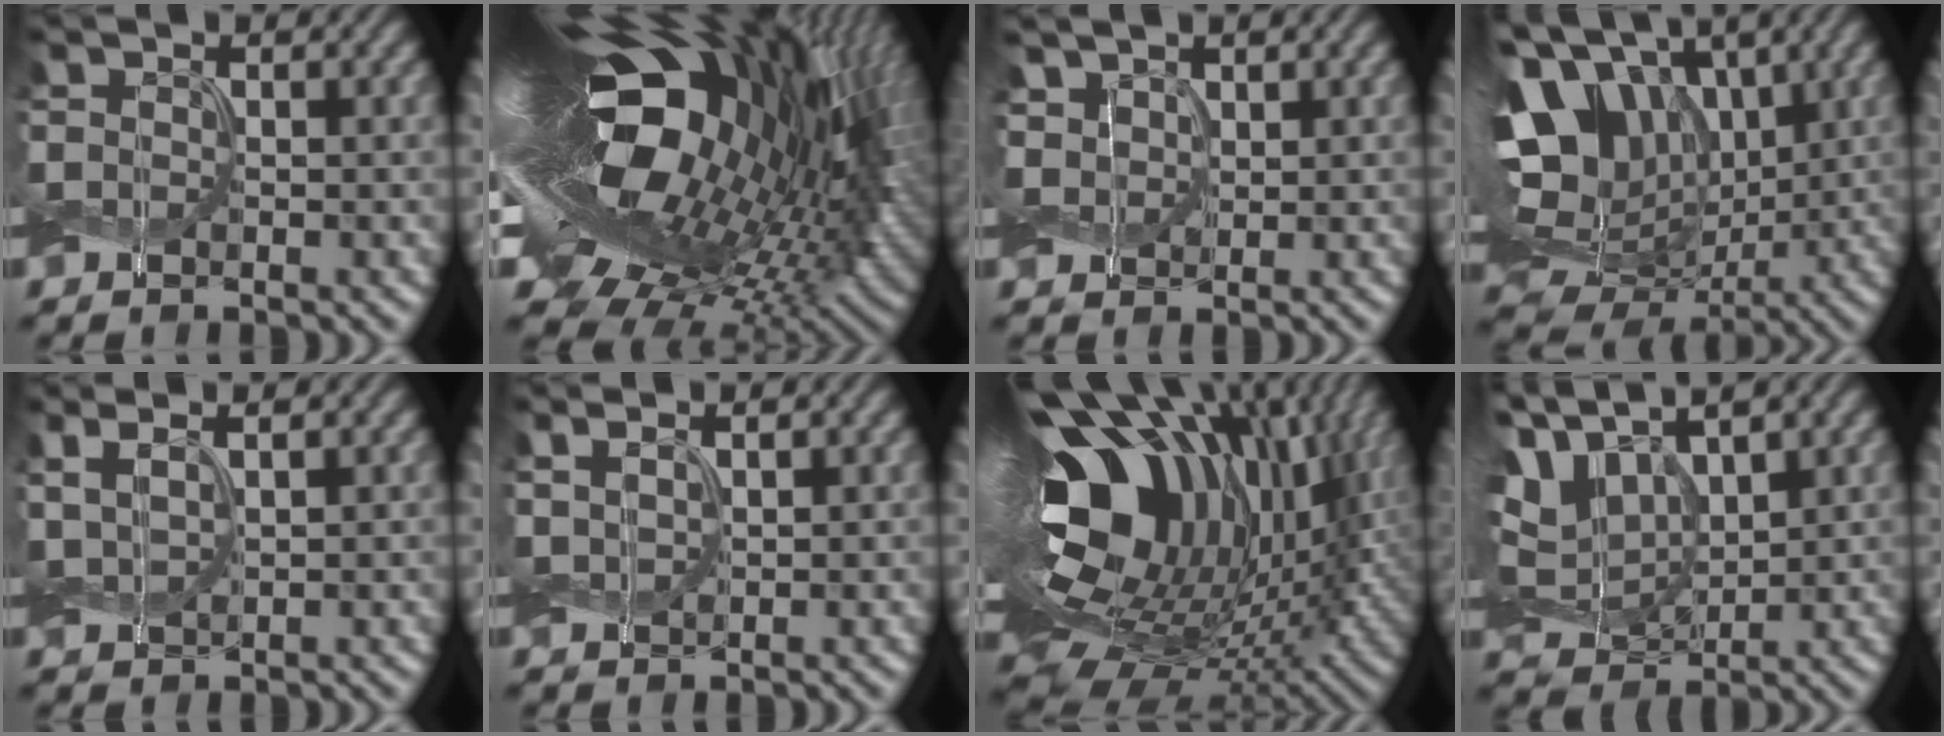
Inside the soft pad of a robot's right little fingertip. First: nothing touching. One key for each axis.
{"total": 21.7, "fx": 2.2, "fy": 11.6, "fz": 18.2, "tx": -0.315, "ty": -0.024, "tz": 0.025}
{"total": 2.7, "fx": 1.5, "fy": 1.9, "fz": 1.1, "tx": -0.034, "ty": 0.007, "tz": 0.025}
{"total": 15.9, "fx": 4.1, "fy": 11.1, "fz": 10.6, "tx": -0.212, "ty": 0.024, "tz": 0.092}
{"total": 2.7, "fx": 1.2, "fy": 1.1, "fz": 2.1, "tx": -0.054, "ty": 0.010, "tz": 0.026}
{"total": 1.6, "fx": 0.9, "fy": 0.8, "fz": 1.1, "tx": -0.027, "ty": 0.004, "tz": 0.020}
{"total": 19.9, "fx": 3.8, "fy": 12.0, "fz": 15.4, "tx": -0.266, "ty": -0.008, "tz": 0.076}
{"total": 7.7, "fx": 3.3, "fy": 4.8, "fz": 4.9, "tx": -0.126, "ty": 0.014, "tz": 0.057}